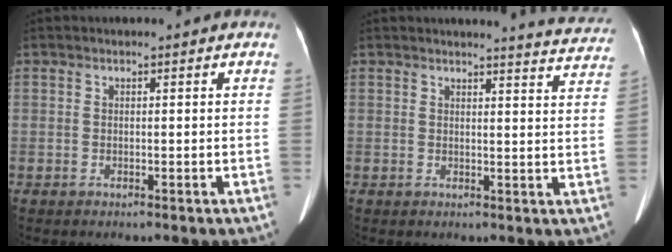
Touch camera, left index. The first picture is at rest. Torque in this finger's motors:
{"motor_torque": [0.02, -0.21, -0.01, -0.01]}